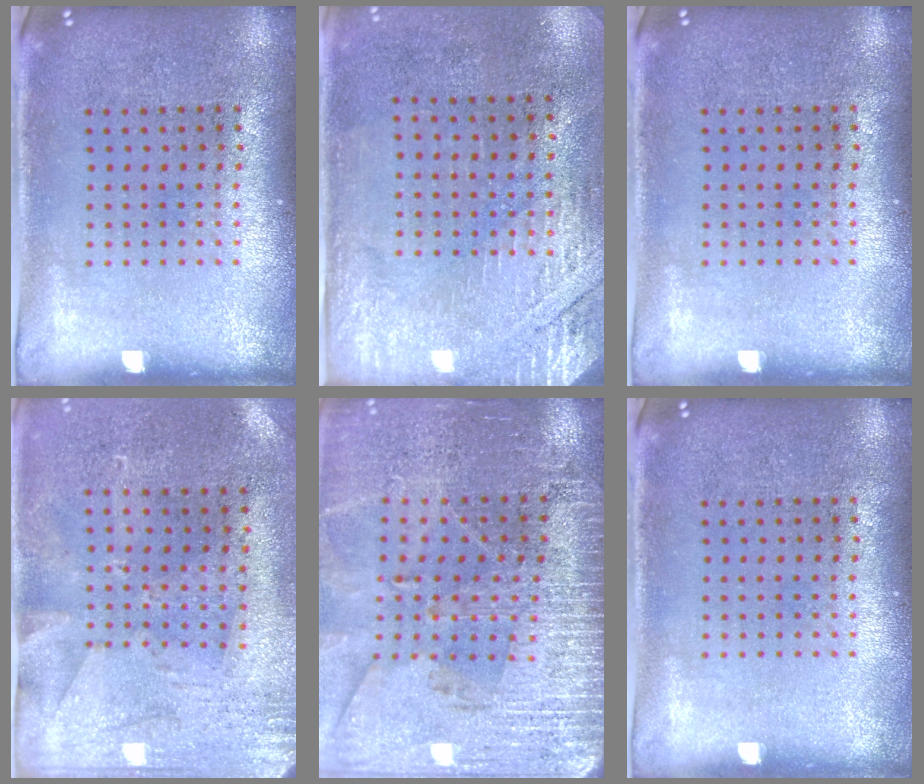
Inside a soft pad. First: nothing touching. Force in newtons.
{"total": 2.8, "press": 2.4, "slide": 1.4}
{"total": 0.0}
{"total": 2.8, "press": 2.3, "slide": 1.6}
{"total": 3.1, "press": 3.1, "slide": 0.2}
{"total": 0.0}